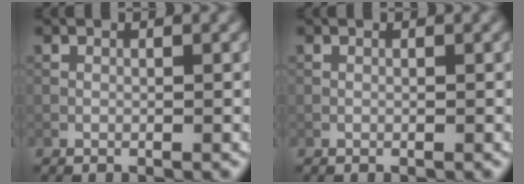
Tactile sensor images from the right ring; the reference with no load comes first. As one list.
[{"total": 0.0}]